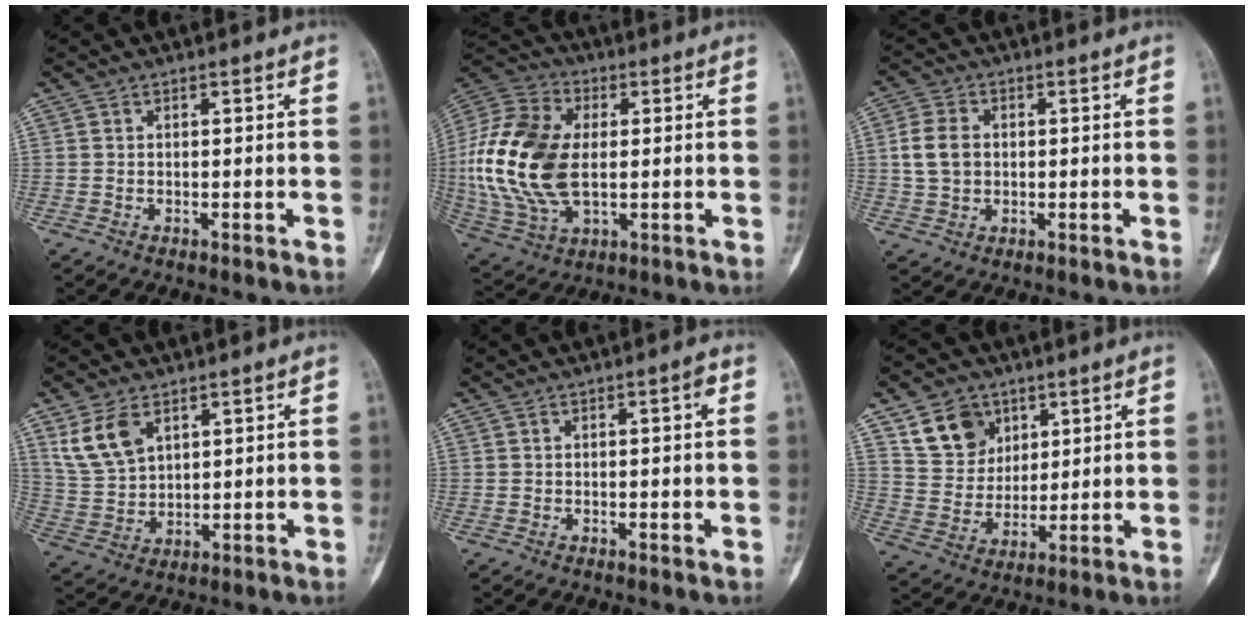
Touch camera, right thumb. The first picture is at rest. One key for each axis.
{"total": 20.8, "fx": 0.6, "fy": 12.7, "fz": 16.4, "tx": -0.347, "ty": 0.000, "tz": 0.015}
{"total": 6.2, "fx": 0.5, "fy": 4.7, "fz": 4.0, "tx": -0.072, "ty": 0.007, "tz": 0.010}
{"total": 8.3, "fx": 4.4, "fy": 4.9, "fz": 5.0, "tx": -0.093, "ty": -0.014, "tz": 0.102}
{"total": 2.3, "fx": 0.3, "fy": 0.4, "fz": 2.2, "tx": -0.034, "ty": 0.008, "tz": 0.004}
{"total": 10.2, "fx": 5.5, "fy": 7.8, "fz": 3.4, "tx": -0.032, "ty": -0.029, "tz": 0.110}